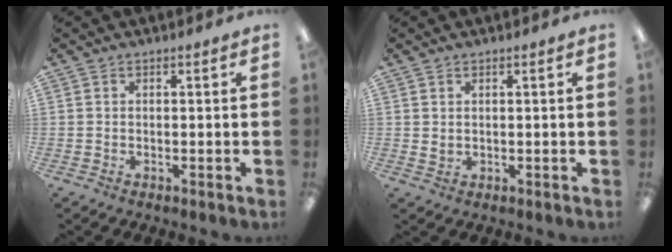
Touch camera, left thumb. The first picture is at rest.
{"total": 1.2, "force": [0.9, 0.7, 0.4], "torque": [-0.002, -0.003, 0.015]}